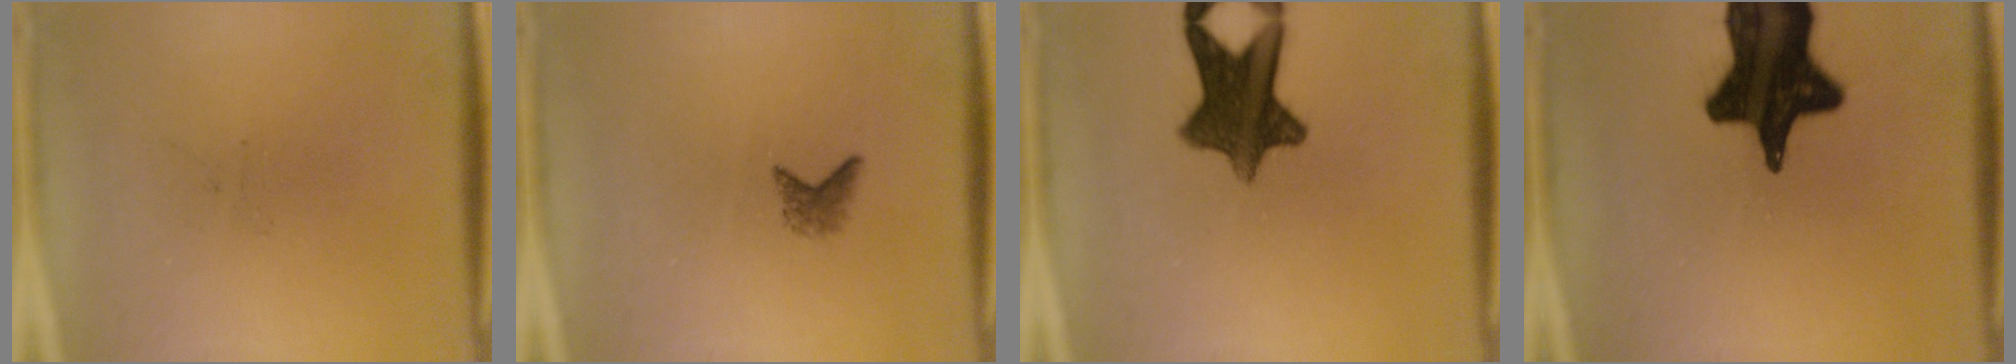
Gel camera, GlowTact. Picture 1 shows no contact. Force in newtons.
{"total": 1.4}
{"total": 10.8}
{"total": 19.5}